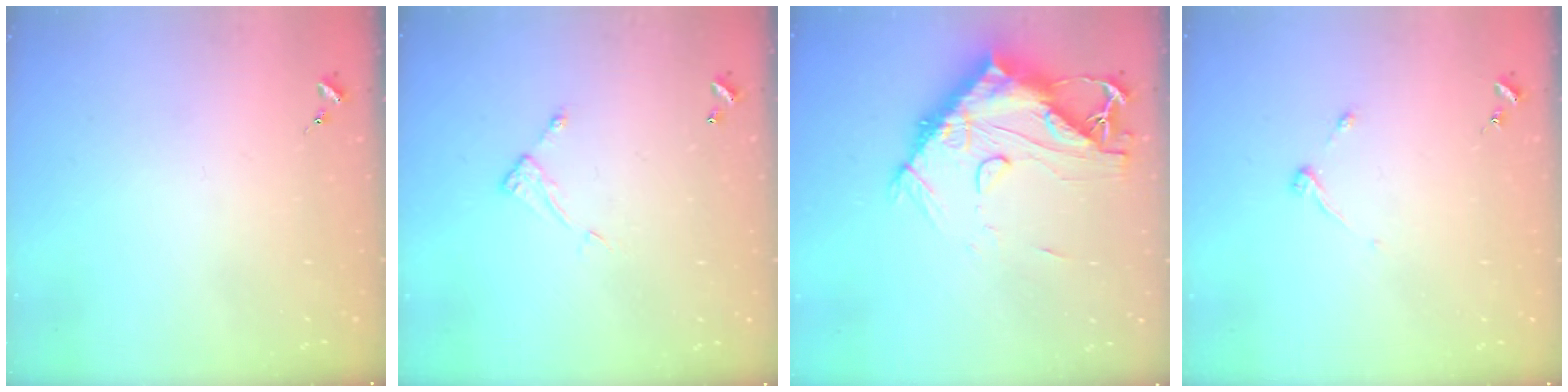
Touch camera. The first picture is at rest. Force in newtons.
{"total": 5.0, "press": 5.0, "slide": 0.2}
{"total": 18.5, "press": 18.4, "slide": 1.9}
{"total": 3.7, "press": 3.6, "slide": 0.6}